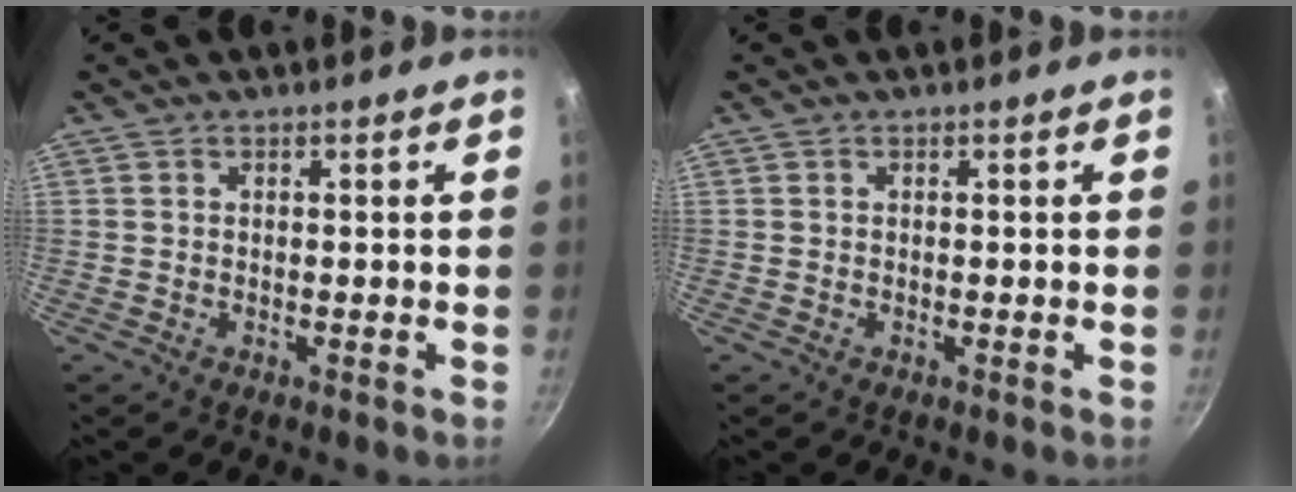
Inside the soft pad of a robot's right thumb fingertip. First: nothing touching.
{"total": 0.0}